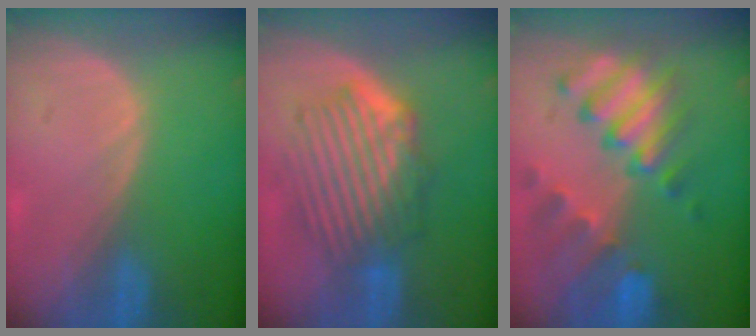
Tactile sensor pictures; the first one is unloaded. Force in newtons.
{"total": 9.4, "press": 8.4, "slide": 4.3}
{"total": 10.4, "press": 8.9, "slide": 5.3}